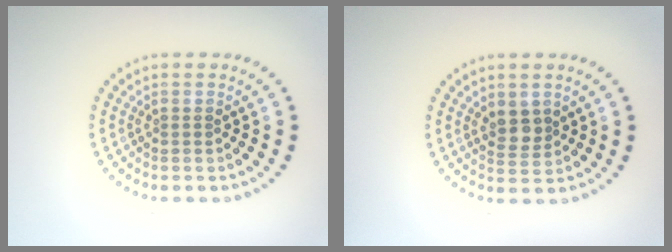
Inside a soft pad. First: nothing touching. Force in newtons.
{"total": 1.9, "press": 1.8, "slide": 0.7}